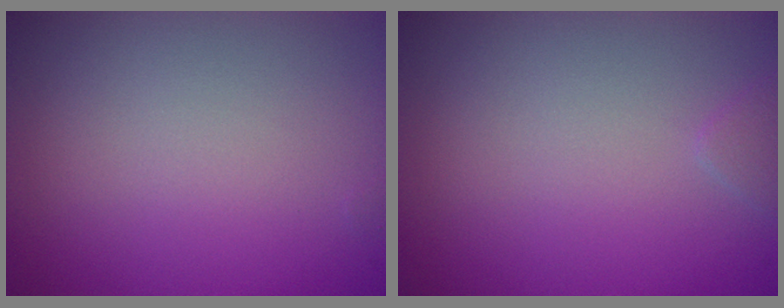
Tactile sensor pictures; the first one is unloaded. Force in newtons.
{"total": 0.7, "press": 0.7, "slide": 0.1}